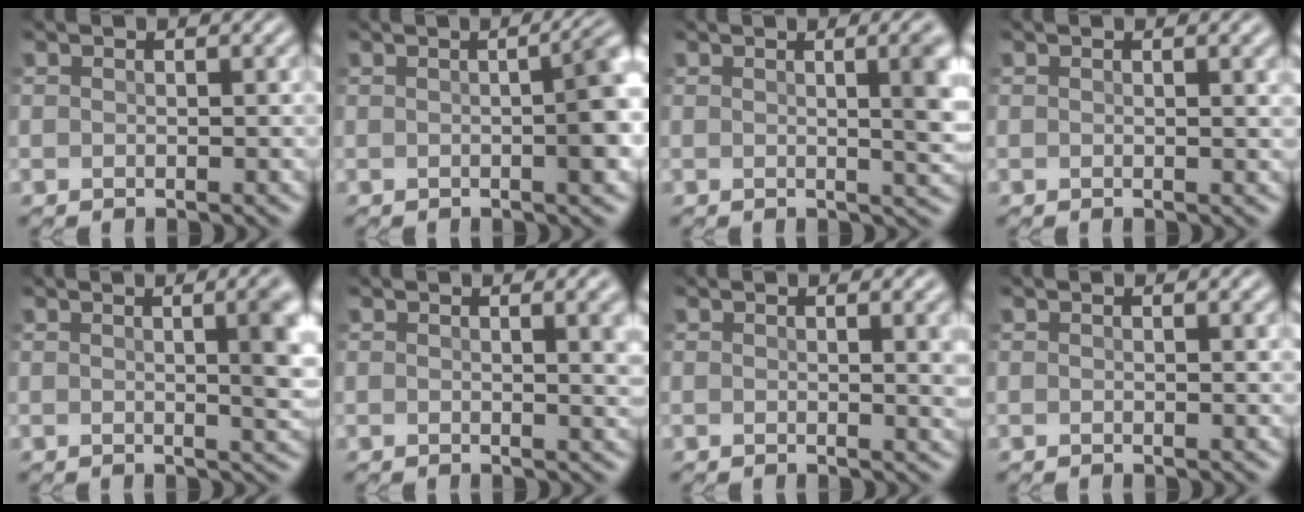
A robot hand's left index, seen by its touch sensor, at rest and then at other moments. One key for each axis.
{"total": 5.8, "fx": -0.5, "fy": 2.5, "fz": 5.2, "tx": -0.068, "ty": 0.003, "tz": -0.002}
{"total": 3.9, "fx": 0.5, "fy": 1.2, "fz": 3.7, "tx": -0.055, "ty": -0.001, "tz": 0.012}
{"total": 0.9, "fx": 0.5, "fy": 0.3, "fz": 0.8, "tx": -0.016, "ty": 0.001, "tz": 0.008}
{"total": 4.3, "fx": 0.5, "fy": 1.5, "fz": 4.0, "tx": -0.060, "ty": -0.002, "tz": 0.013}
{"total": 3.0, "fx": 0.6, "fy": 1.5, "fz": 2.5, "tx": -0.037, "ty": -0.003, "tz": 0.013}
{"total": 3.3, "fx": 0.5, "fy": 1.8, "fz": 2.7, "tx": -0.039, "ty": -0.008, "tz": 0.015}
{"total": 0.0}